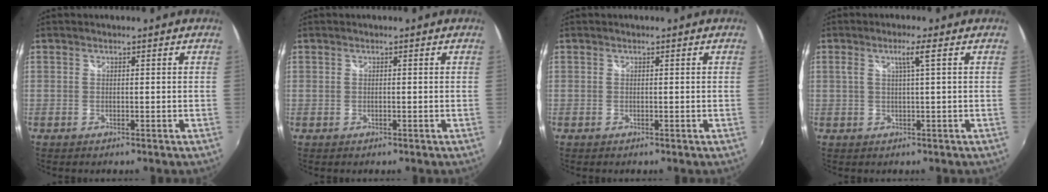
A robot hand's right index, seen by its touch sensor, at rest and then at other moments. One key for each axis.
{"total": 0.0}
{"total": 0.0}
{"total": 2.8, "fx": 0.9, "fy": -0.6, "fz": 2.6, "tx": -0.051, "ty": -0.001, "tz": 0.018}